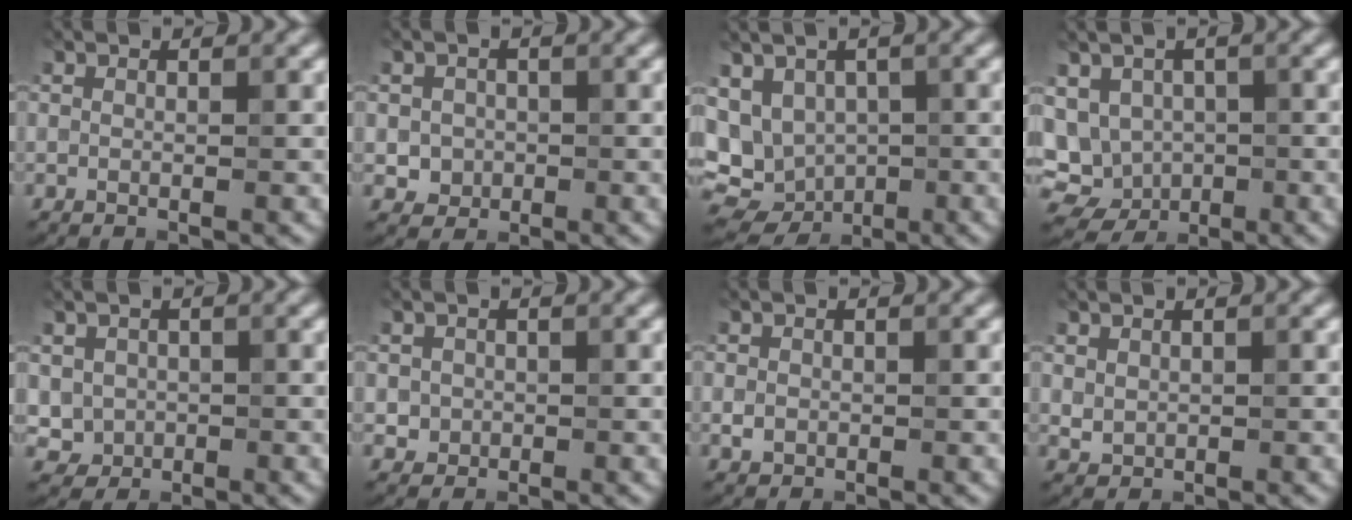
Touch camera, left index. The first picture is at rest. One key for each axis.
{"total": 2.1, "fx": -0.2, "fy": 2.0, "fz": 0.6, "tx": -0.002, "ty": -0.005, "tz": -0.004}
{"total": 7.8, "fx": -0.9, "fy": 6.4, "fz": 4.4, "tx": -0.071, "ty": -0.001, "tz": -0.003}
{"total": 8.6, "fx": -1.0, "fy": 7.6, "fz": 4.0, "tx": -0.062, "ty": 0.006, "tz": -0.027}
{"total": 2.4, "fx": 0.1, "fy": 2.3, "fz": 0.7, "tx": -0.011, "ty": -0.007, "tz": 0.005}
{"total": 1.4, "fx": -0.1, "fy": 1.4, "fz": 0.2, "tx": 0.007, "ty": -0.006, "tz": 0.000}
{"total": 1.2, "fx": -0.2, "fy": 1.1, "fz": 0.5, "tx": -0.006, "ty": -0.005, "tz": -0.006}
{"total": 1.1, "fx": 0.5, "fy": 0.9, "fz": 0.4, "tx": -0.008, "ty": -0.004, "tz": 0.014}